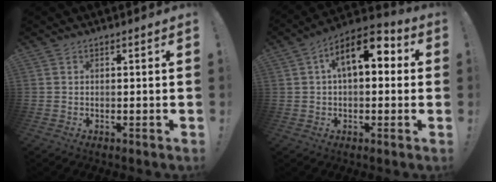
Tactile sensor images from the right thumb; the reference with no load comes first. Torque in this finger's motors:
{"motor_torque": [1.51, 1.52, 0.13, 0.11, 0.12]}